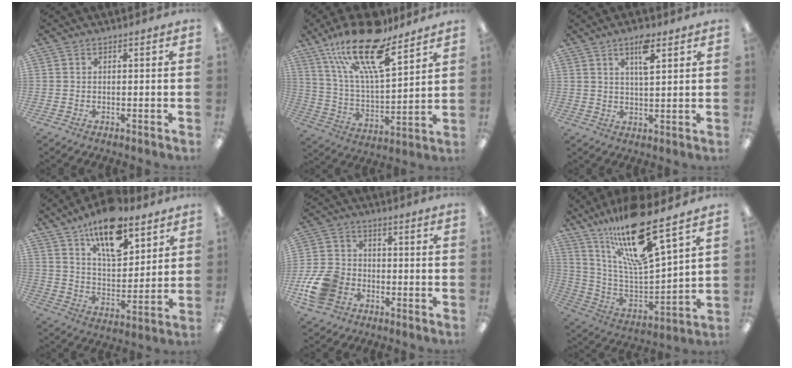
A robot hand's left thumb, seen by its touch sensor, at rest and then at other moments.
{"total": 21.9, "force": [14.8, 7.2, 14.4], "torque": [-0.250, -0.085, 0.254]}
{"total": 6.7, "force": [3.9, 2.2, 5.0], "torque": [-0.077, -0.010, 0.060]}
{"total": 16.4, "force": [11.2, 7.3, 9.6], "torque": [-0.146, -0.055, 0.190]}
{"total": 11.5, "force": [-4.7, 8.5, 6.0], "torque": [-0.123, 0.031, -0.084]}
{"total": 20.6, "force": [15.4, 3.5, 13.2], "torque": [-0.237, -0.097, 0.252]}